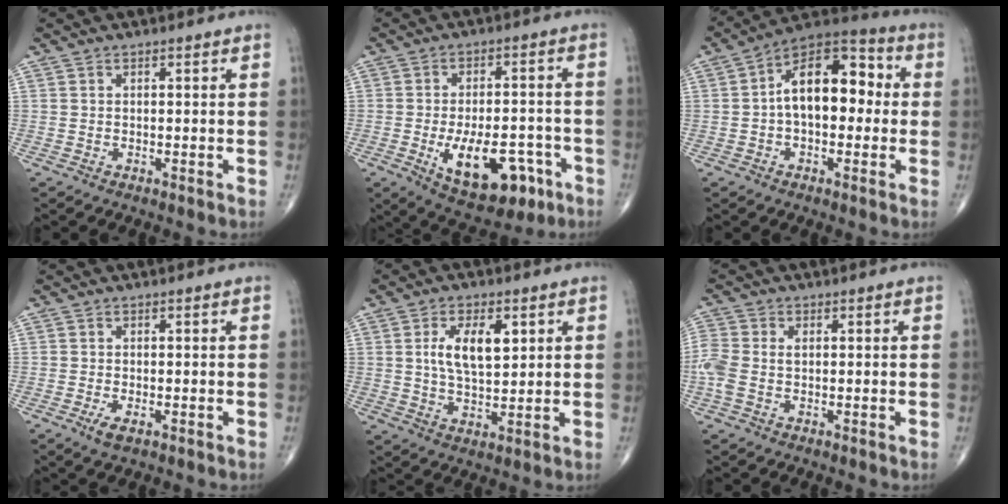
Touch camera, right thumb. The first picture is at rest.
{"total": 14.9, "force": [-5.6, 7.6, 11.5], "torque": [-0.150, 0.025, -0.069]}
{"total": 14.6, "force": [0.7, 8.4, 11.9], "torque": [-0.155, 0.043, -0.006]}
{"total": 2.3, "force": [-1.0, 0.9, 1.8], "torque": [-0.037, -0.003, -0.020]}
{"total": 8.7, "force": [2.4, 4.2, 7.2], "torque": [-0.117, -0.011, 0.044]}
{"total": 5.8, "force": [-0.3, 3.8, 4.4], "torque": [-0.128, 0.016, -0.006]}